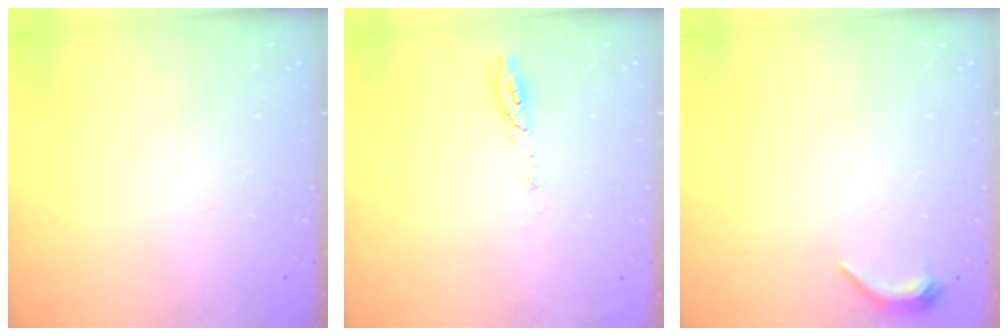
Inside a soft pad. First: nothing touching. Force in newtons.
{"total": 4.6, "press": 4.6, "slide": 0.5}
{"total": 4.6, "press": 4.5, "slide": 0.9}